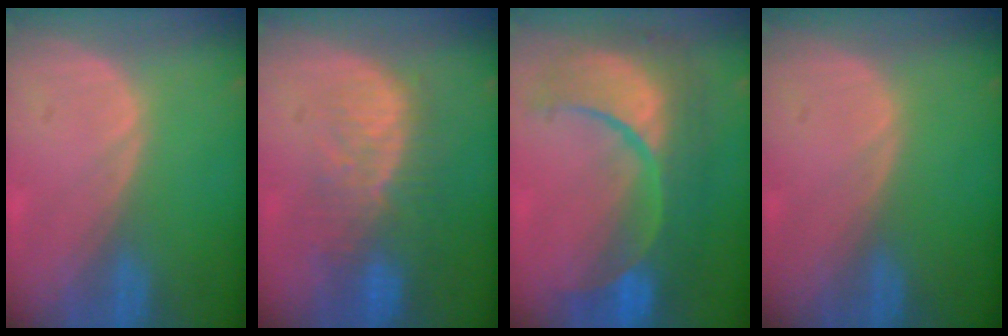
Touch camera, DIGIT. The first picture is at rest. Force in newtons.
{"total": 10.1, "press": 8.5, "slide": 5.6}
{"total": 12.5, "press": 12.4, "slide": 1.4}
{"total": 0.0}